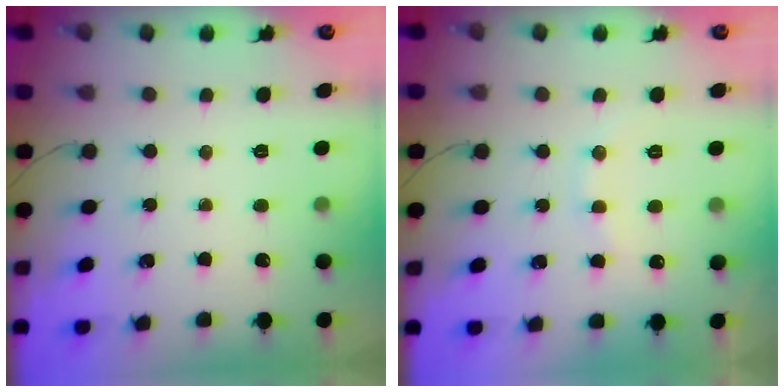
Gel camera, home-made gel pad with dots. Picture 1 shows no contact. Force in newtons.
{"total": 7.7, "press": 7.6, "slide": 1.4}